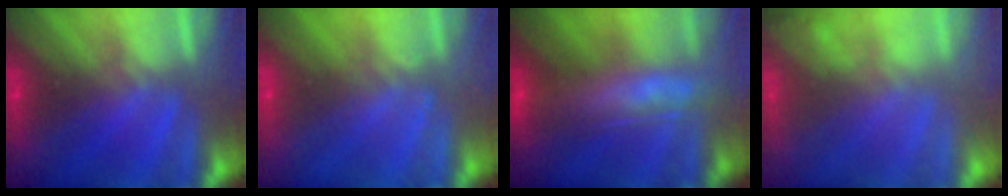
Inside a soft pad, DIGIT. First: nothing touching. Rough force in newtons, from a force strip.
{"total": 1.8}
{"total": 6.3}
{"total": 1.1}